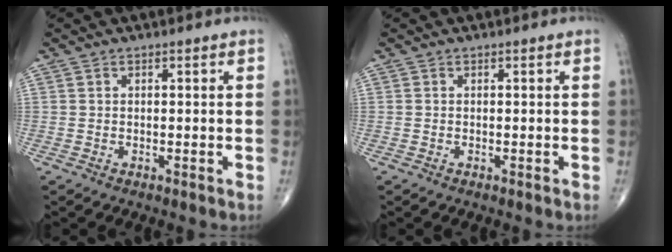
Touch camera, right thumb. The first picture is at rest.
{"total": 0.0}